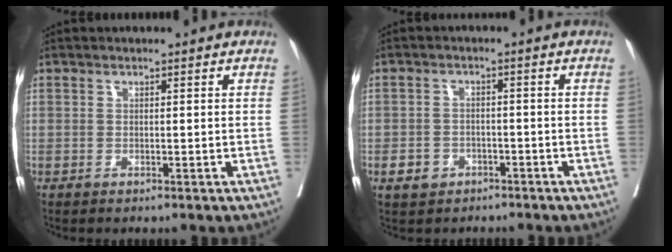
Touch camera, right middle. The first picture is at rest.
{"total": 3.4, "force": [-2.0, 2.7, 0.8], "torque": [-0.020, 0.007, -0.025]}